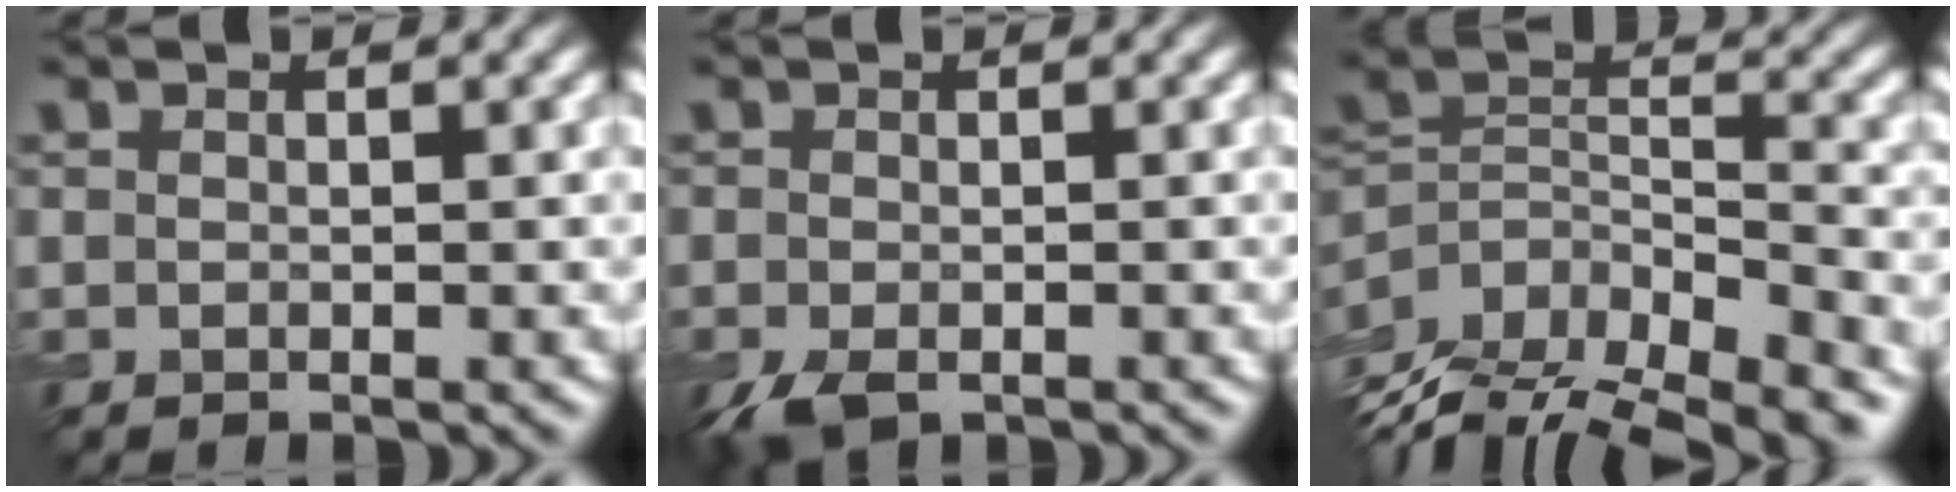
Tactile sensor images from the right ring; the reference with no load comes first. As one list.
[{"total": 2.8, "force": [-2.1, 0.8, 1.7], "torque": [-0.039, -0.008, -0.039]}, {"total": 12.1, "force": [-9.1, 5.8, 5.5], "torque": [-0.114, 0.019, -0.121]}]